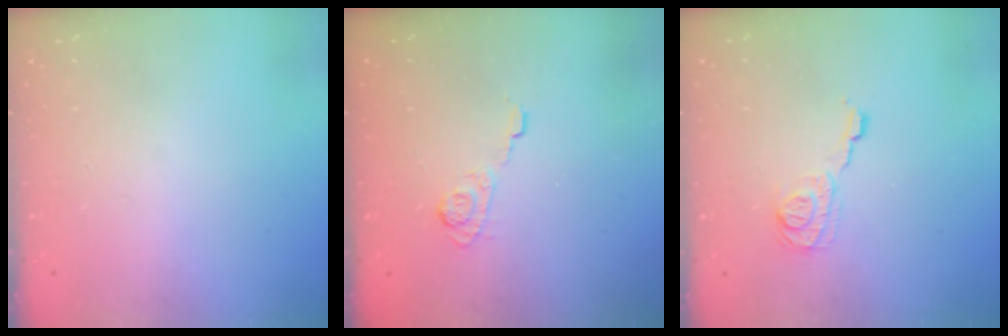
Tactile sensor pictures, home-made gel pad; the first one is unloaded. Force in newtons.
{"total": 4.2, "press": 3.8, "slide": 1.6}
{"total": 8.4, "press": 8.4, "slide": 0.3}